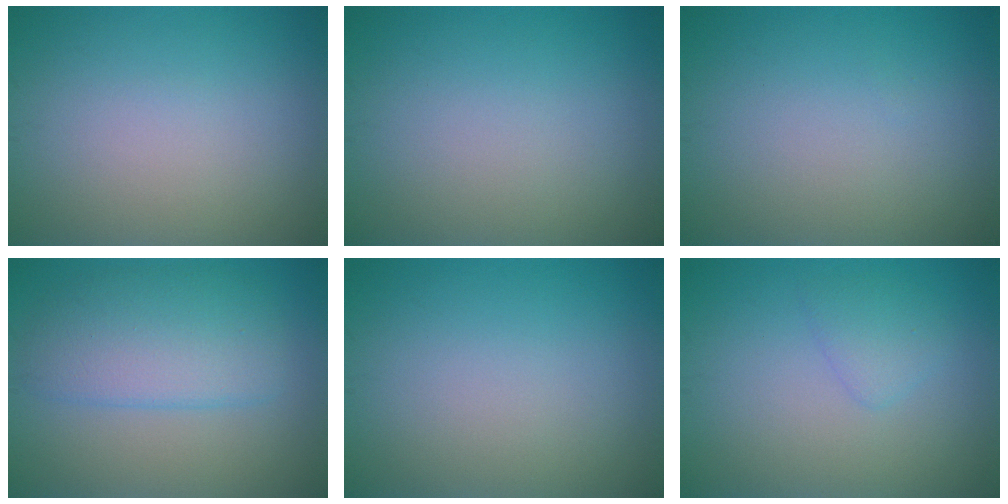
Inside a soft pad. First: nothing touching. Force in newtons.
{"total": 0.0}
{"total": 0.0}
{"total": 5.0, "press": 5.0, "slide": 0.3}
{"total": 0.0}
{"total": 1.6, "press": 1.6, "slide": 0.1}